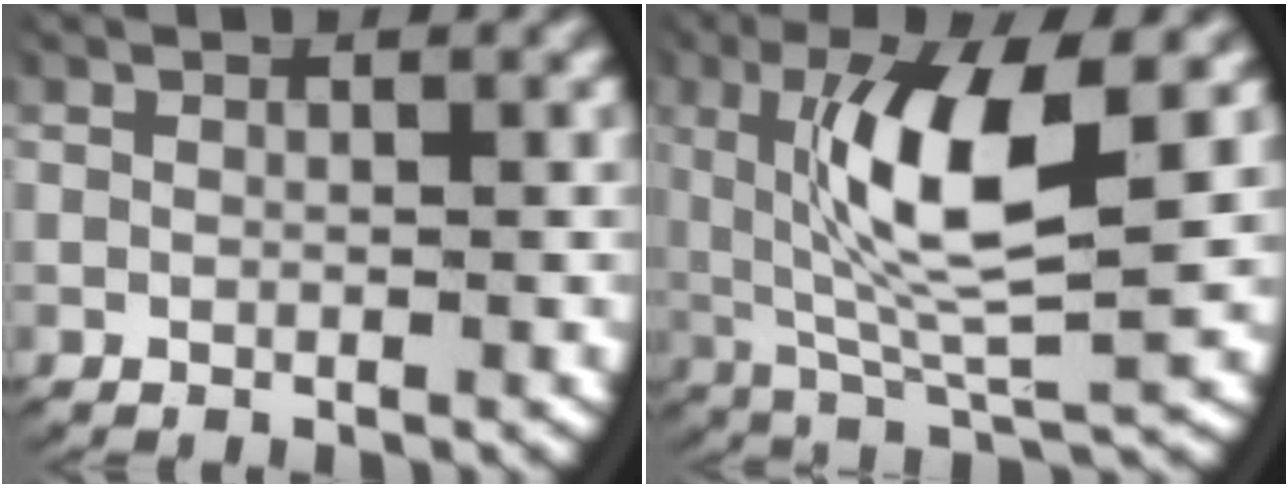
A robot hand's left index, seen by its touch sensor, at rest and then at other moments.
{"total": 9.5, "force": [2.0, 3.4, 8.6], "torque": [-0.185, -0.010, 0.044]}